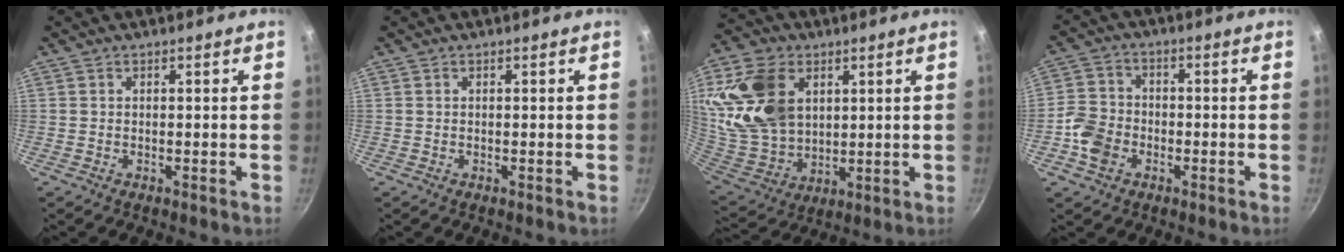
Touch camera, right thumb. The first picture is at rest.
{"total": 0.0}
{"total": 19.6, "force": [5.9, 13.9, 12.5], "torque": [-0.231, -0.021, 0.124]}
{"total": 7.0, "force": [-2.7, 5.6, 3.3], "torque": [-0.050, 0.022, -0.061]}